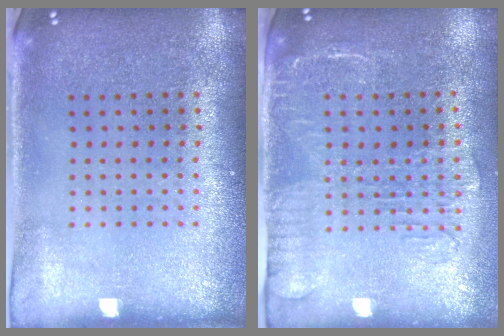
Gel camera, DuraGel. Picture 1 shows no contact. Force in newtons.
{"total": 1.8, "press": 1.5, "slide": 1.0}